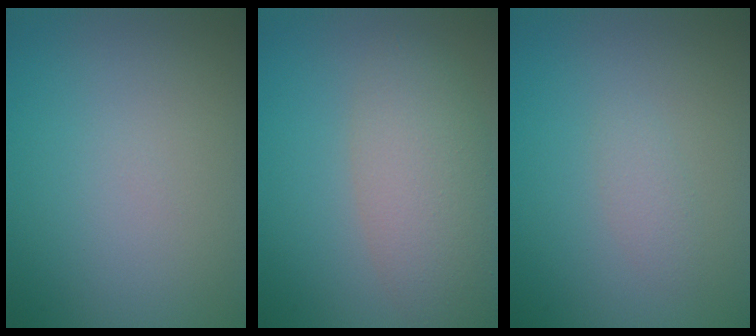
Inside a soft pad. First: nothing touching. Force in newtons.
{"total": 5.4, "press": 5.4, "slide": 0.3}
{"total": 1.1, "press": 1.1, "slide": 0.0}